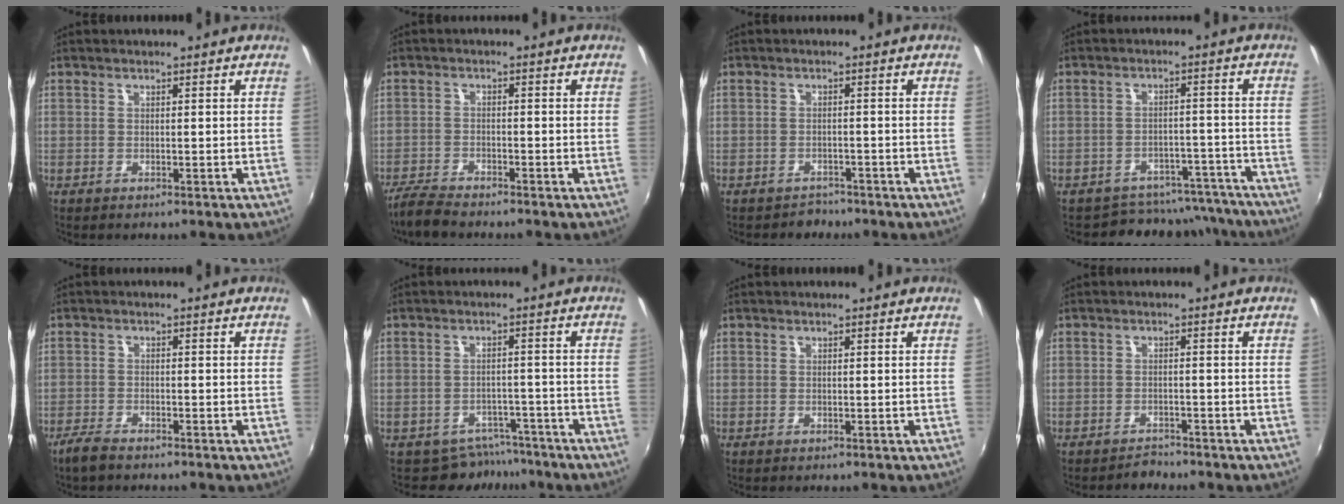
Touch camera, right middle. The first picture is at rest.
{"total": 4.9, "force": [-4.6, 0.7, 1.7], "torque": [-0.055, -0.017, -0.091]}
{"total": 3.1, "force": [-2.7, 1.7, 0.0], "torque": [-0.009, -0.003, -0.042]}
{"total": 14.5, "force": [-13.3, 5.5, 2.2], "torque": [-0.045, 0.031, -0.162]}
{"total": 3.6, "force": [-3.1, 0.9, 1.7], "torque": [-0.055, -0.007, -0.063]}
{"total": 5.5, "force": [-5.2, 1.8, -0.6], "torque": [-0.001, 0.008, -0.082]}
{"total": 0.0}
{"total": 2.3, "force": [-2.2, 0.8, 0.0], "torque": [-0.005, -0.002, -0.038]}